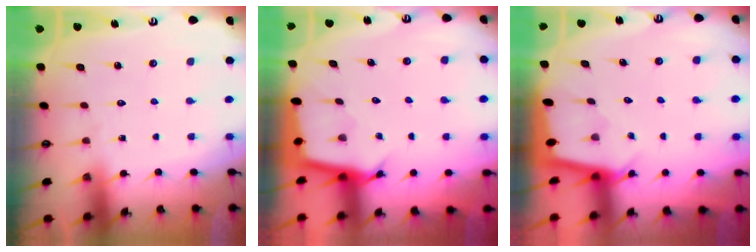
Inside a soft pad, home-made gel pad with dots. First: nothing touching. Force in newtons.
{"total": 2.7, "press": 2.7, "slide": 0.1}
{"total": 1.9, "press": 1.9, "slide": 0.2}